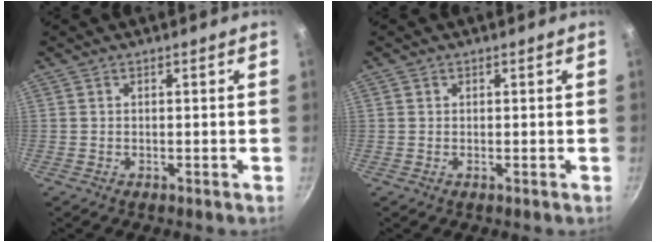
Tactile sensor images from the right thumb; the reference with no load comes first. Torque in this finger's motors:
{"motor_torque": [-0.05, -0.23, -0.37, 0.06, -0.01]}